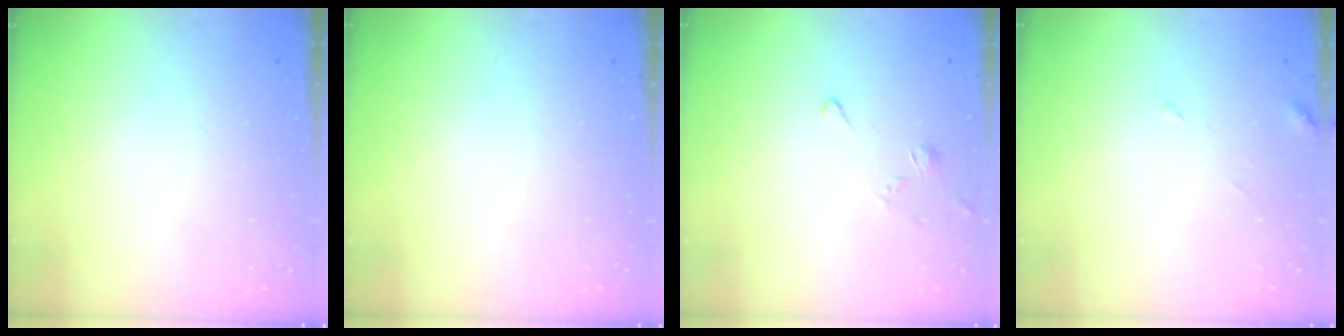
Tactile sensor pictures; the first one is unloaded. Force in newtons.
{"total": 0.0}
{"total": 2.5, "press": 2.4, "slide": 0.6}
{"total": 3.4, "press": 3.4, "slide": 0.3}